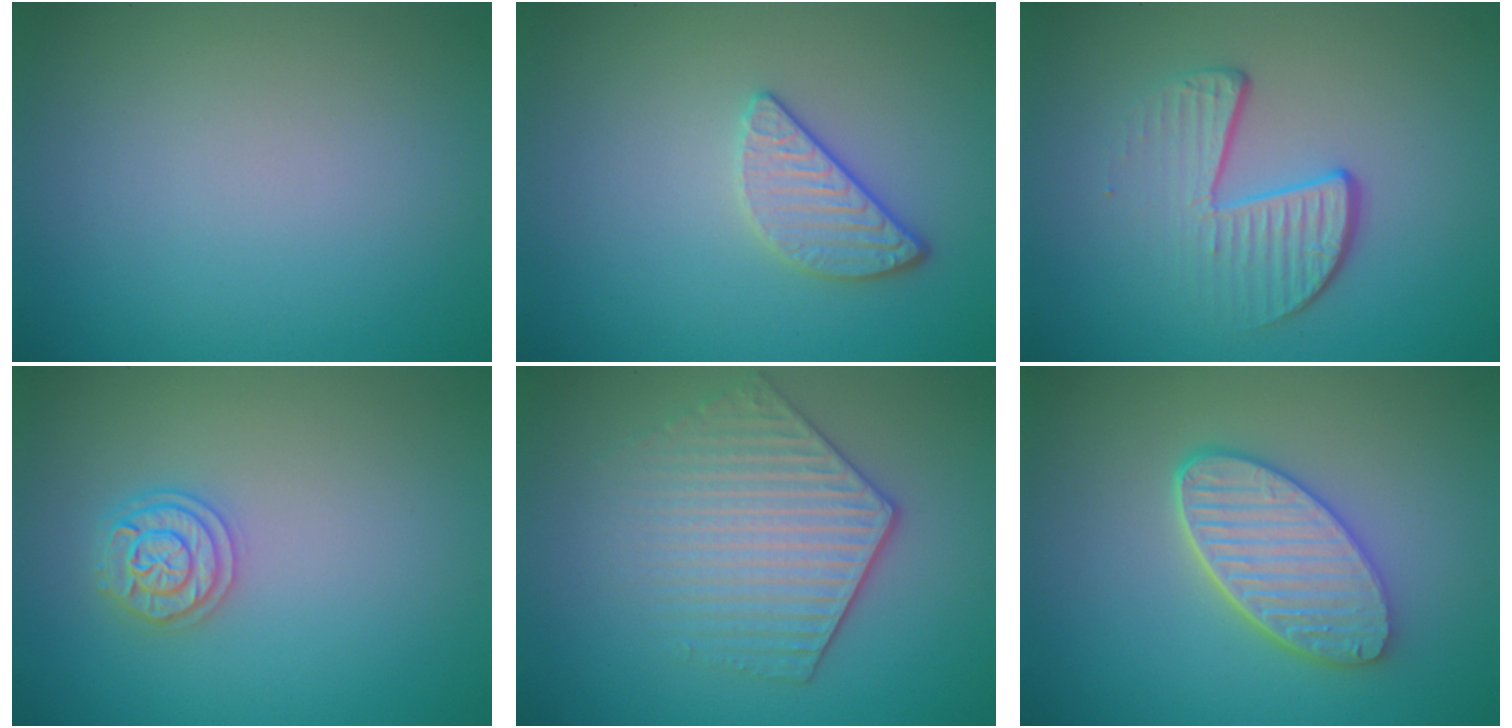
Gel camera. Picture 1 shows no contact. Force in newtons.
{"total": 2.4, "press": 2.1, "slide": 1.1}
{"total": 4.1, "press": 2.7, "slide": 3.2}
{"total": 2.4, "press": 2.4, "slide": 0.4}
{"total": 4.5, "press": 3.9, "slide": 2.4}
{"total": 5.3, "press": 4.4, "slide": 3.0}